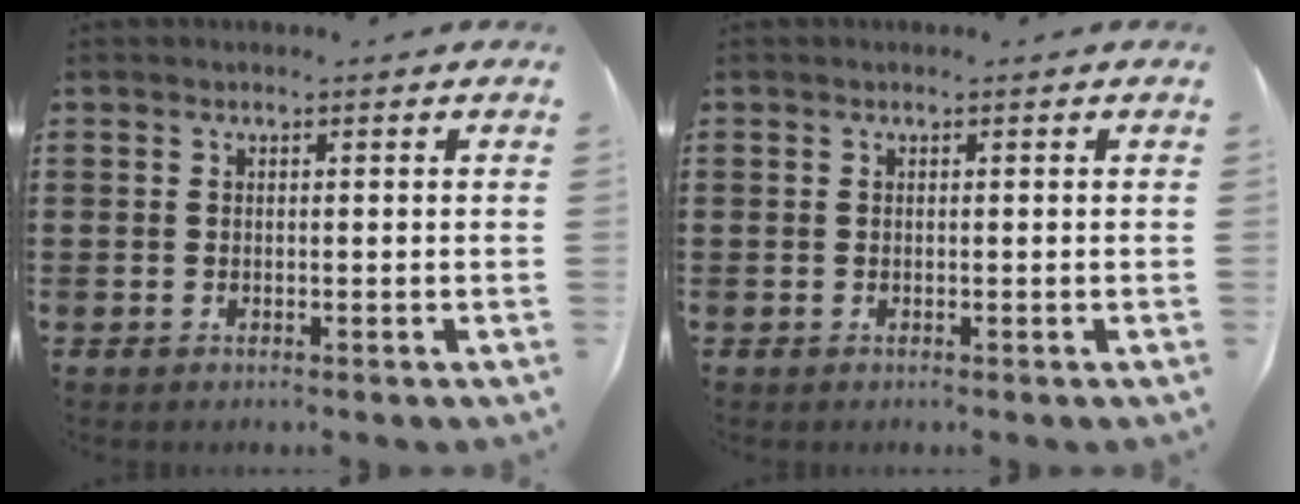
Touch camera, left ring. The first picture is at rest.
{"total": 0.0}